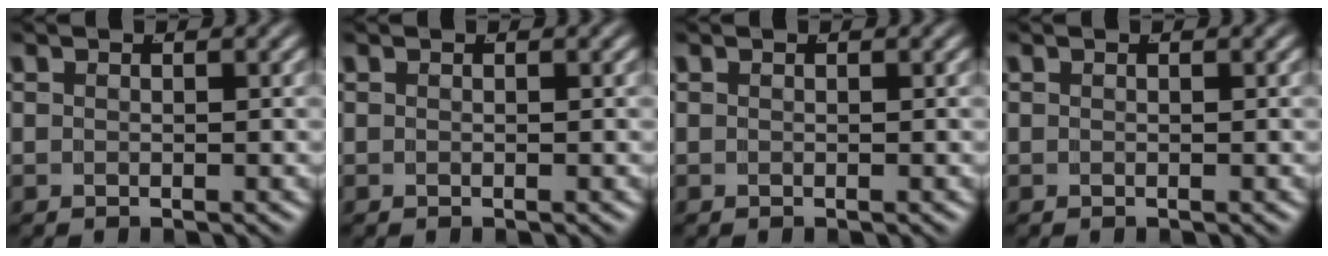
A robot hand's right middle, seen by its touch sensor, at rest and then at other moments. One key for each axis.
{"total": 0.0}
{"total": 0.0}
{"total": 0.0}